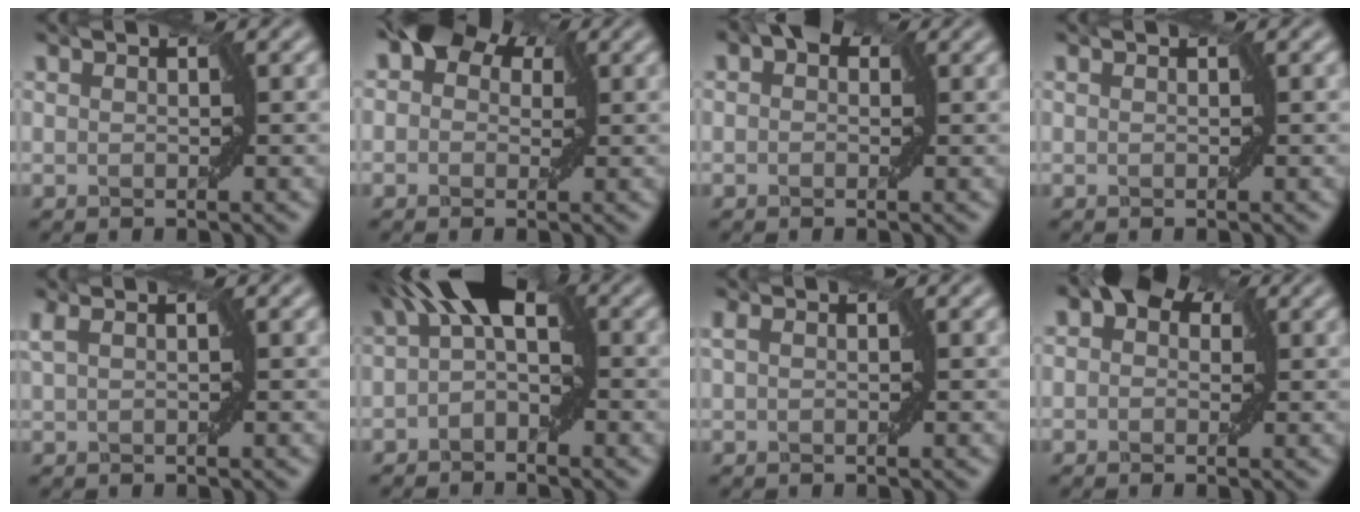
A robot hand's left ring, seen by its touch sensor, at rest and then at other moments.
{"total": 6.1, "force": [2.3, 4.6, 3.4], "torque": [-0.028, 0.029, -0.017]}
{"total": 3.1, "force": [1.3, 2.1, 1.9], "torque": [-0.008, 0.012, -0.013]}
{"total": 0.0}
{"total": 1.4, "force": [0.5, 0.3, 1.2], "torque": [-0.023, 0.006, 0.010]}
{"total": 6.5, "force": [0.9, 3.1, 5.6], "torque": [-0.075, 0.031, -0.009]}
{"total": 0.7, "force": [0.2, 0.1, 0.6], "torque": [-0.014, 0.005, 0.002]}
{"total": 5.4, "force": [2.2, 3.8, 3.2], "torque": [-0.018, 0.021, -0.019]}